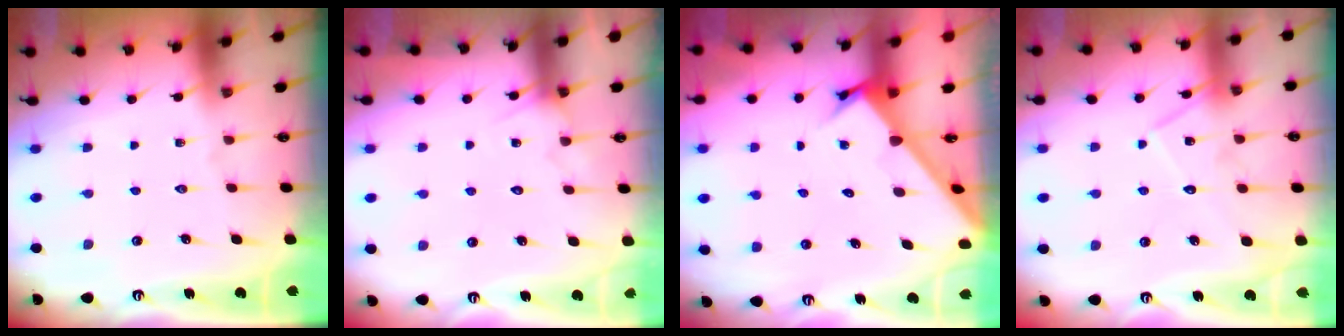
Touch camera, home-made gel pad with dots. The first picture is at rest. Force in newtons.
{"total": 6.1, "press": 6.1, "slide": 0.5}
{"total": 2.7, "press": 2.7, "slide": 0.2}
{"total": 12.9, "press": 12.9, "slide": 0.9}